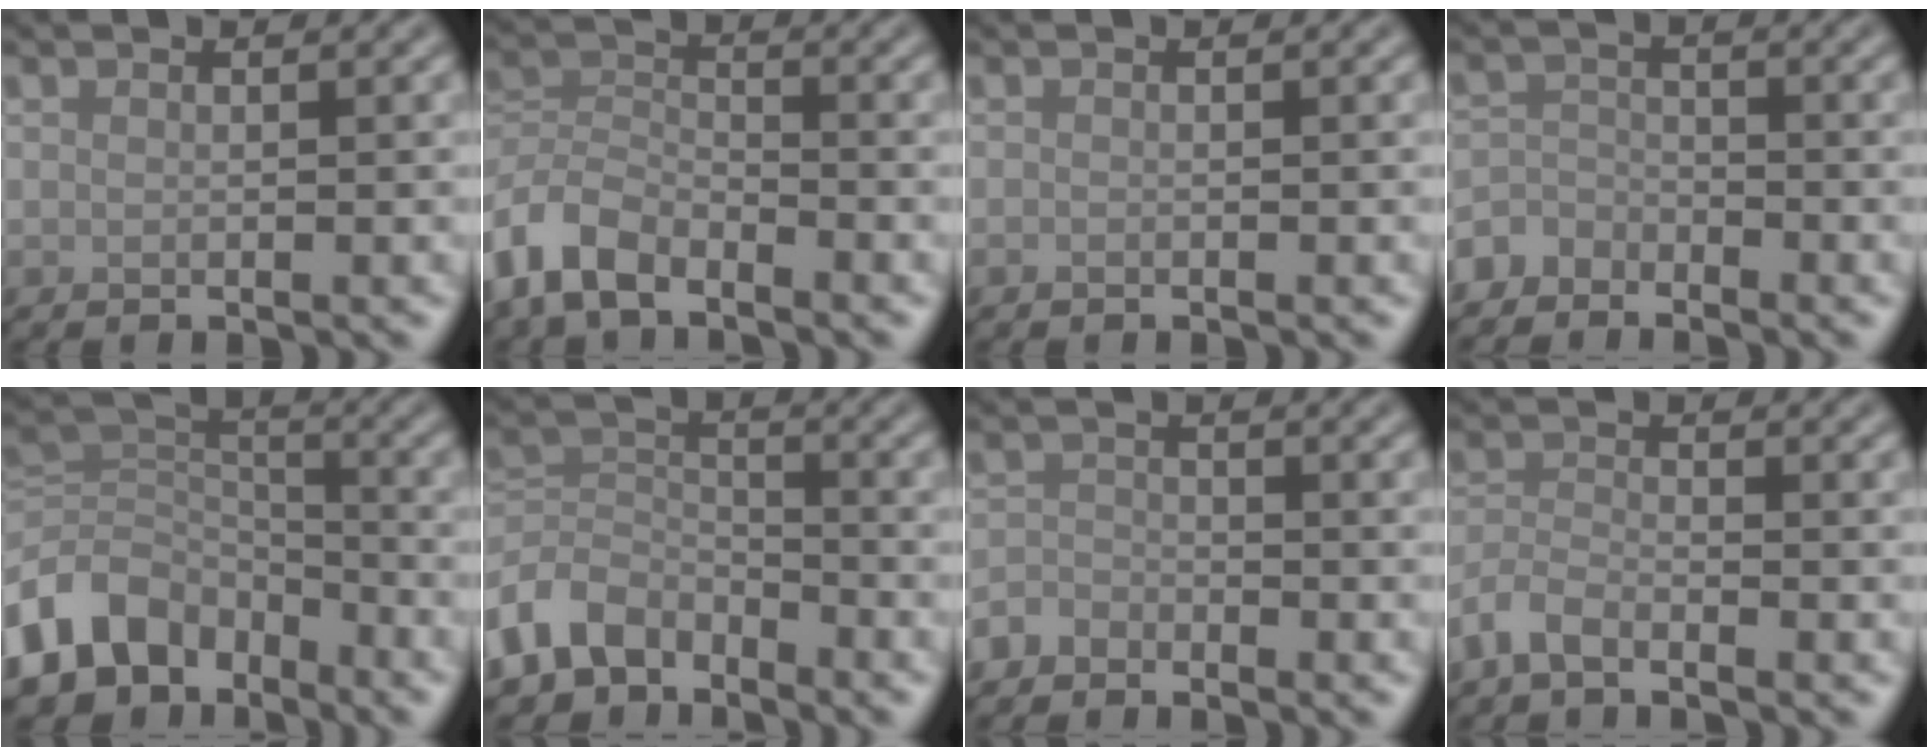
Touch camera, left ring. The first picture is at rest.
{"total": 5.8, "force": [-4.4, 2.9, 2.5], "torque": [-0.048, -0.003, -0.099]}
{"total": 0.0}
{"total": 2.4, "force": [-2.1, 1.0, -0.1], "torque": [0.003, 0.004, -0.053]}
{"total": 8.7, "force": [-5.2, 6.0, 3.4], "torque": [-0.060, -0.005, -0.113]}
{"total": 5.4, "force": [-3.8, 3.4, 1.9], "torque": [-0.033, -0.003, -0.087]}
{"total": 1.8, "force": [-1.6, 0.8, 0.1], "torque": [-0.001, 0.003, -0.040]}
{"total": 2.5, "force": [-2.0, 0.7, 1.1], "torque": [-0.024, 0.001, -0.052]}